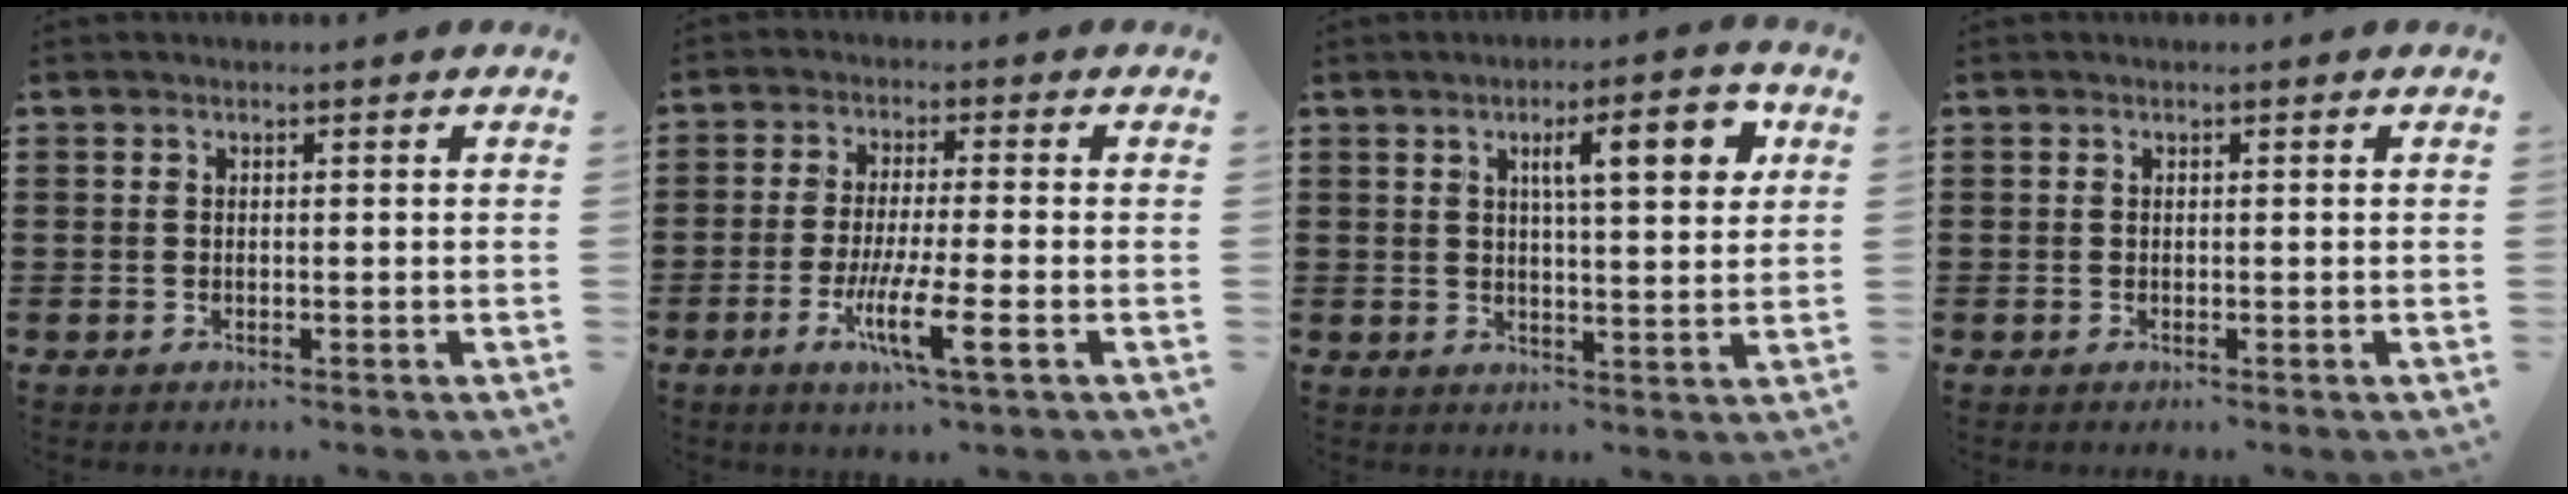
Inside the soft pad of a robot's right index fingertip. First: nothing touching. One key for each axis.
{"total": 7.8, "fx": -3.1, "fy": 0.7, "fz": 7.2, "tx": -0.128, "ty": -0.010, "tz": -0.054}
{"total": 8.1, "fx": 3.1, "fy": 2.1, "fz": 7.2, "tx": -0.114, "ty": -0.002, "tz": 0.043}
{"total": 0.0}